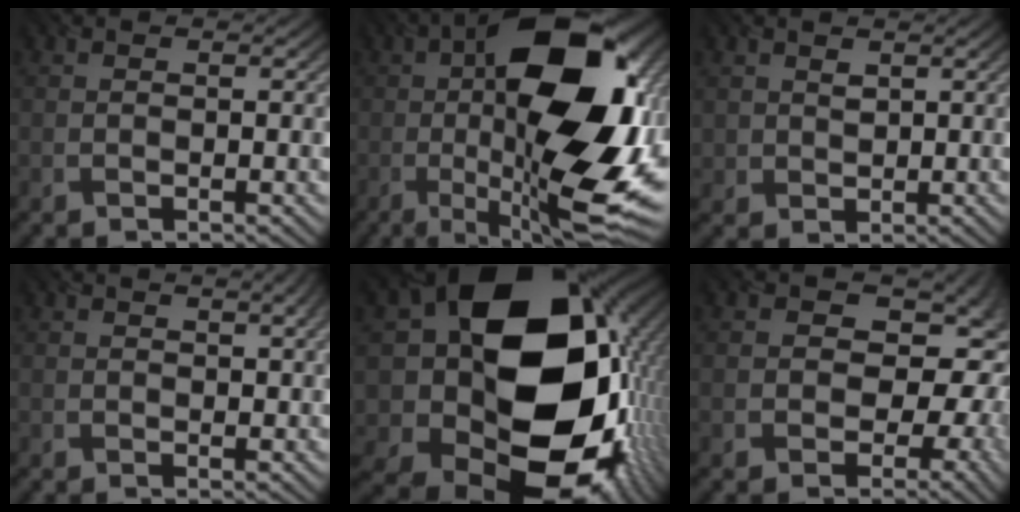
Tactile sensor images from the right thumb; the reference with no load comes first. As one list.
[{"total": 18.7, "force": [-1.0, 7.4, 17.1], "torque": [-0.271, 0.020, -0.028]}, {"total": 1.8, "force": [0.8, 1.5, -0.6], "torque": [-0.001, -0.006, 0.018]}, {"total": 2.3, "force": [1.5, 0.6, 1.6], "torque": [-0.023, 0.001, 0.023]}, {"total": 21.4, "force": [1.5, 17.4, 12.3], "torque": [-0.272, -0.068, 0.087]}, {"total": 10.6, "force": [-1.5, 8.7, 5.8], "torque": [-0.059, 0.010, -0.032]}]